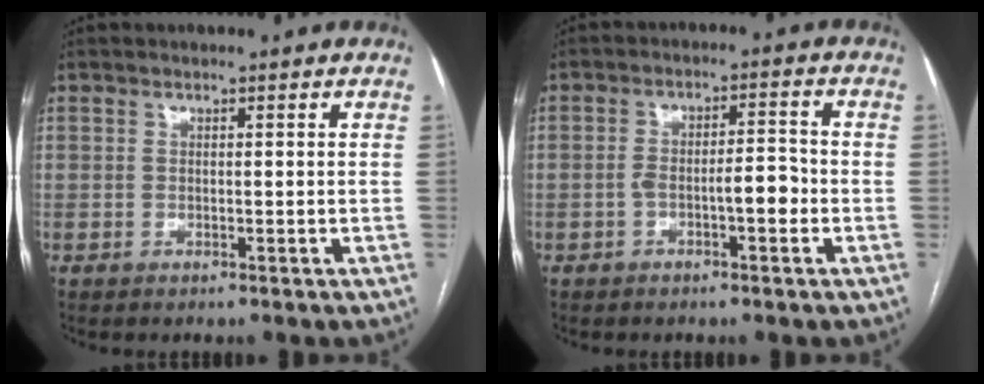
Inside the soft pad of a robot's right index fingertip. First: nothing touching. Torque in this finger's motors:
{"motor_torque": [0.63, -0.13, 0.37, 0.08]}